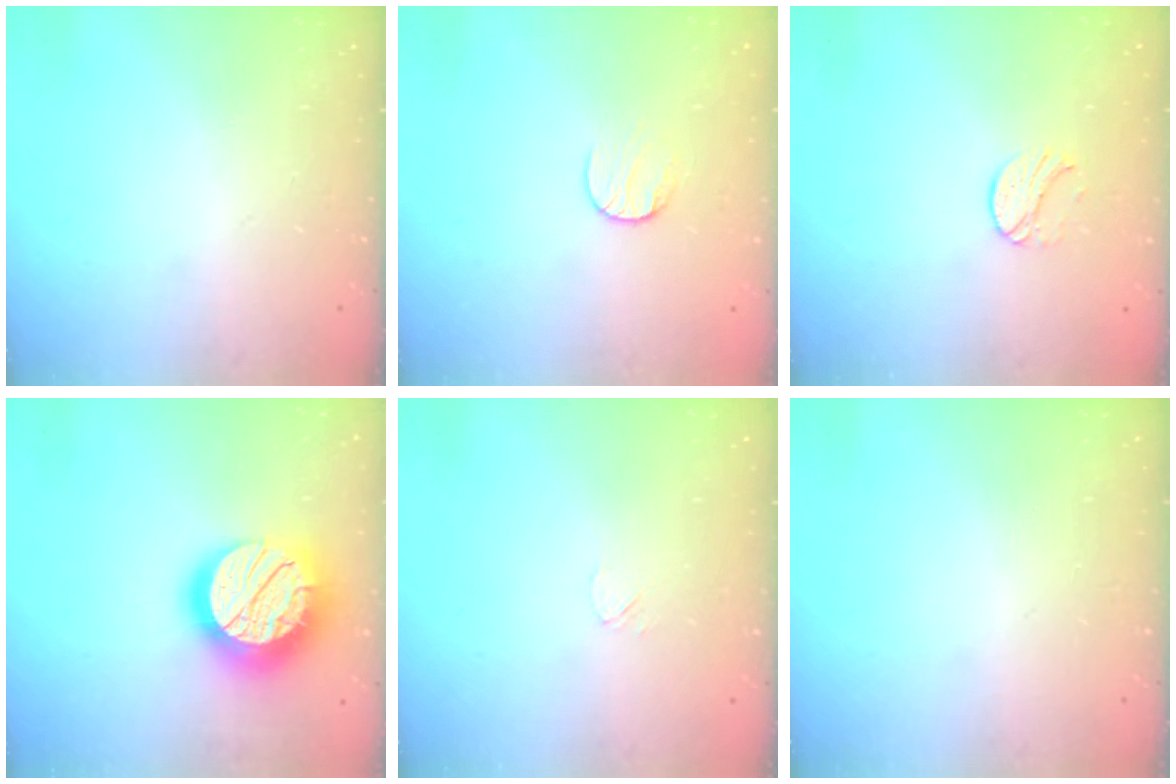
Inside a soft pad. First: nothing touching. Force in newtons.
{"total": 6.7, "press": 6.7, "slide": 0.5}
{"total": 6.5, "press": 6.5, "slide": 0.6}
{"total": 24.1, "press": 24.0, "slide": 1.8}
{"total": 3.3, "press": 3.3, "slide": 0.4}
{"total": 0.0}